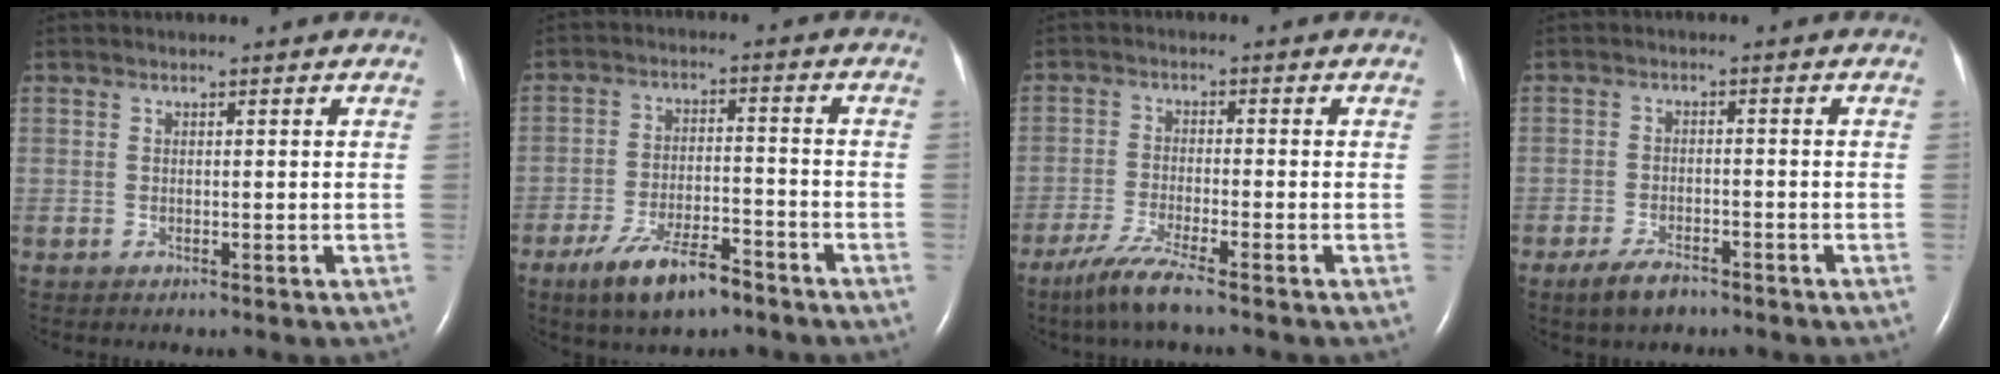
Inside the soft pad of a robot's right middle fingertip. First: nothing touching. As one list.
[{"total": 8.9, "force": [-6.1, 2.6, 5.9], "torque": [-0.110, -0.007, -0.105]}, {"total": 5.6, "force": [-4.2, -0.4, 3.7], "torque": [-0.087, -0.021, -0.085]}, {"total": 4.3, "force": [-3.2, 1.4, 2.4], "torque": [-0.060, -0.006, -0.052]}]